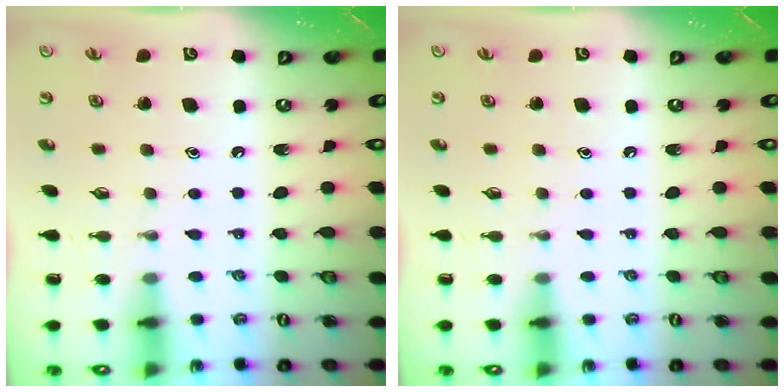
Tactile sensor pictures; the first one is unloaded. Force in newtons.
{"total": 0.0}